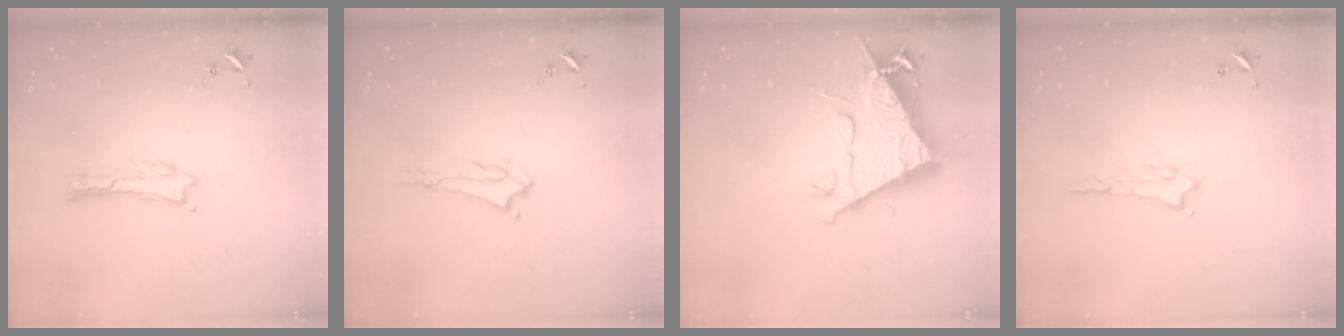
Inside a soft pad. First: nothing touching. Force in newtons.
{"total": 1.9, "press": 1.9, "slide": 0.4}
{"total": 10.1, "press": 10.0, "slide": 1.3}
{"total": 1.8, "press": 1.8, "slide": 0.2}